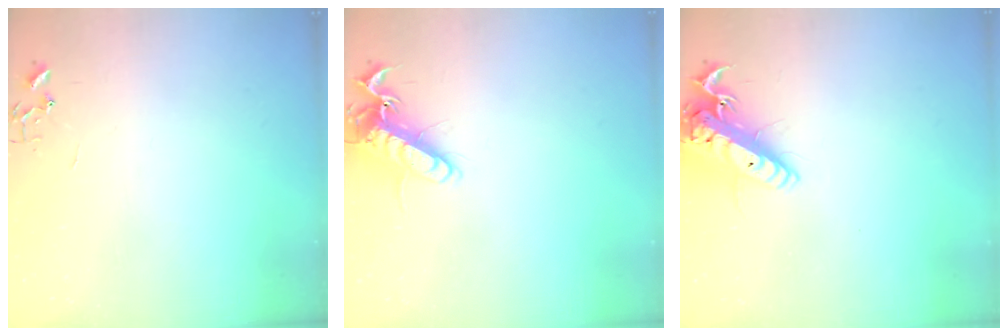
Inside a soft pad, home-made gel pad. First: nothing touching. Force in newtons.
{"total": 13.3, "press": 13.2, "slide": 1.1}
{"total": 16.4, "press": 16.1, "slide": 3.0}